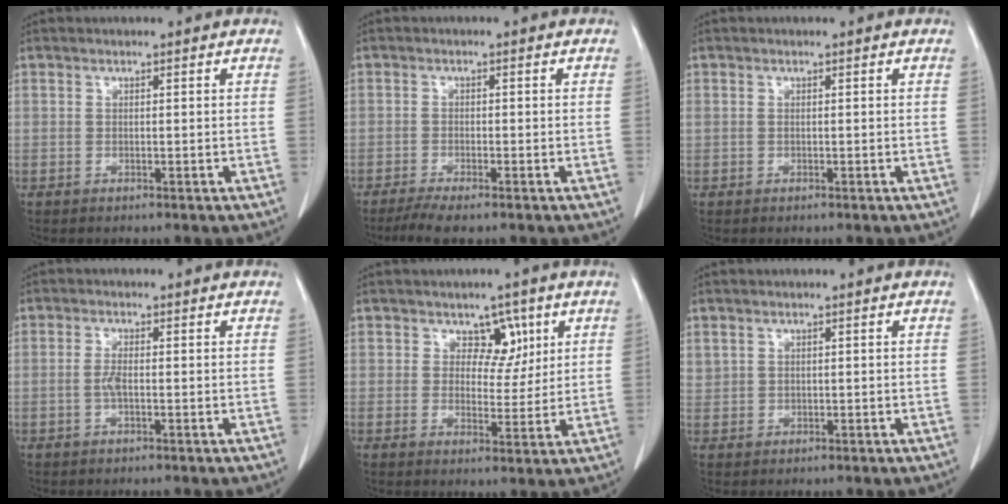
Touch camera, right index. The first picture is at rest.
{"total": 3.9, "force": [-3.0, 0.2, 2.5], "torque": [-0.047, -0.009, -0.053]}
{"total": 0.0}
{"total": 1.7, "force": [-0.3, 0.3, 1.6], "torque": [-0.032, 0.002, -0.007]}
{"total": 4.5, "force": [2.2, 3.2, 2.4], "torque": [-0.019, 0.001, 0.034]}
{"total": 1.3, "force": [0.8, 0.9, 0.2], "torque": [0.004, 0.010, 0.017]}